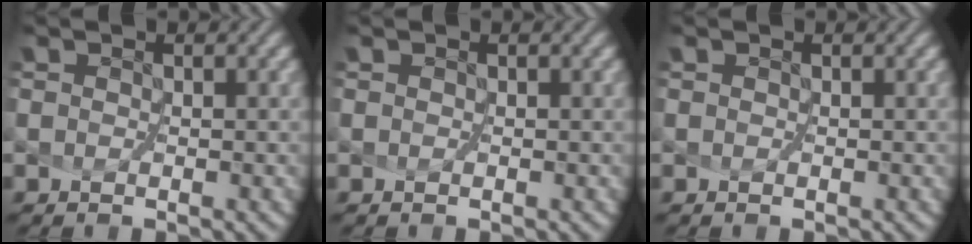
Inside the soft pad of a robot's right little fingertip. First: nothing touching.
{"total": 0.0}
{"total": 0.0}